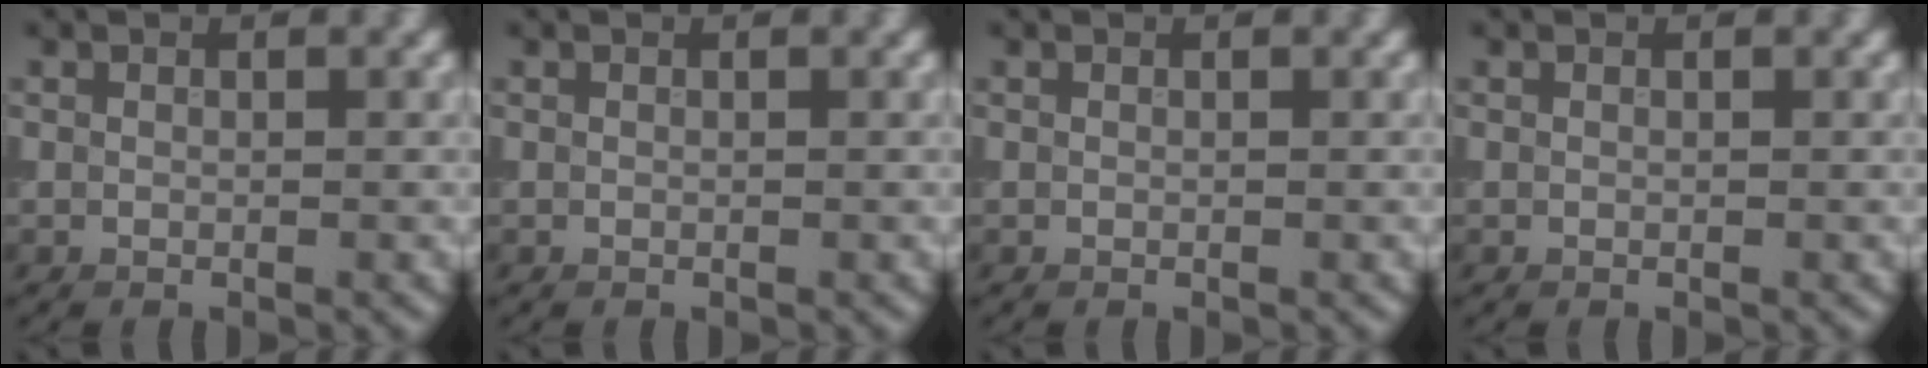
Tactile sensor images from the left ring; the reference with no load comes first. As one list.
[{"total": 0.0}, {"total": 0.0}, {"total": 0.0}]